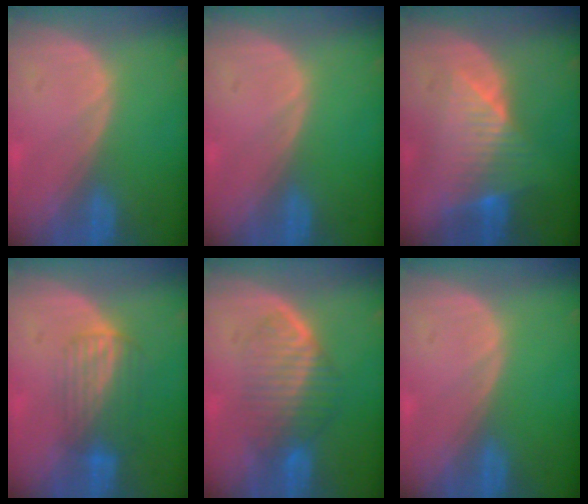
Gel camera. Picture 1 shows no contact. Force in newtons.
{"total": 0.0}
{"total": 8.3, "press": 7.1, "slide": 4.2}
{"total": 6.8, "press": 5.7, "slide": 3.7}
{"total": 6.7, "press": 6.4, "slide": 1.7}
{"total": 0.0}